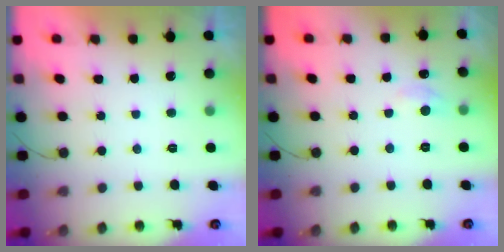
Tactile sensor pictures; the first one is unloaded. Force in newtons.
{"total": 4.7, "press": 4.7, "slide": 0.6}